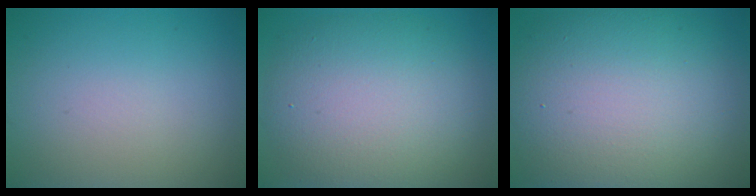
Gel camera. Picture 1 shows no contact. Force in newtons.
{"total": 9.6, "press": 9.6, "slide": 0.5}
{"total": 14.0, "press": 14.0, "slide": 0.7}